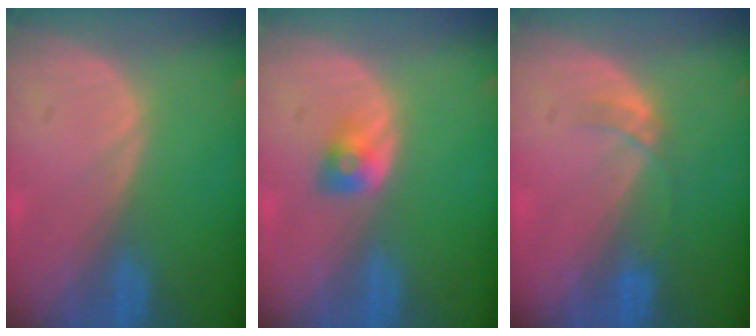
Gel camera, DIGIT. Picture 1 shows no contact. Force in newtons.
{"total": 2.5, "press": 2.3, "slide": 0.9}
{"total": 2.7, "press": 2.4, "slide": 1.3}